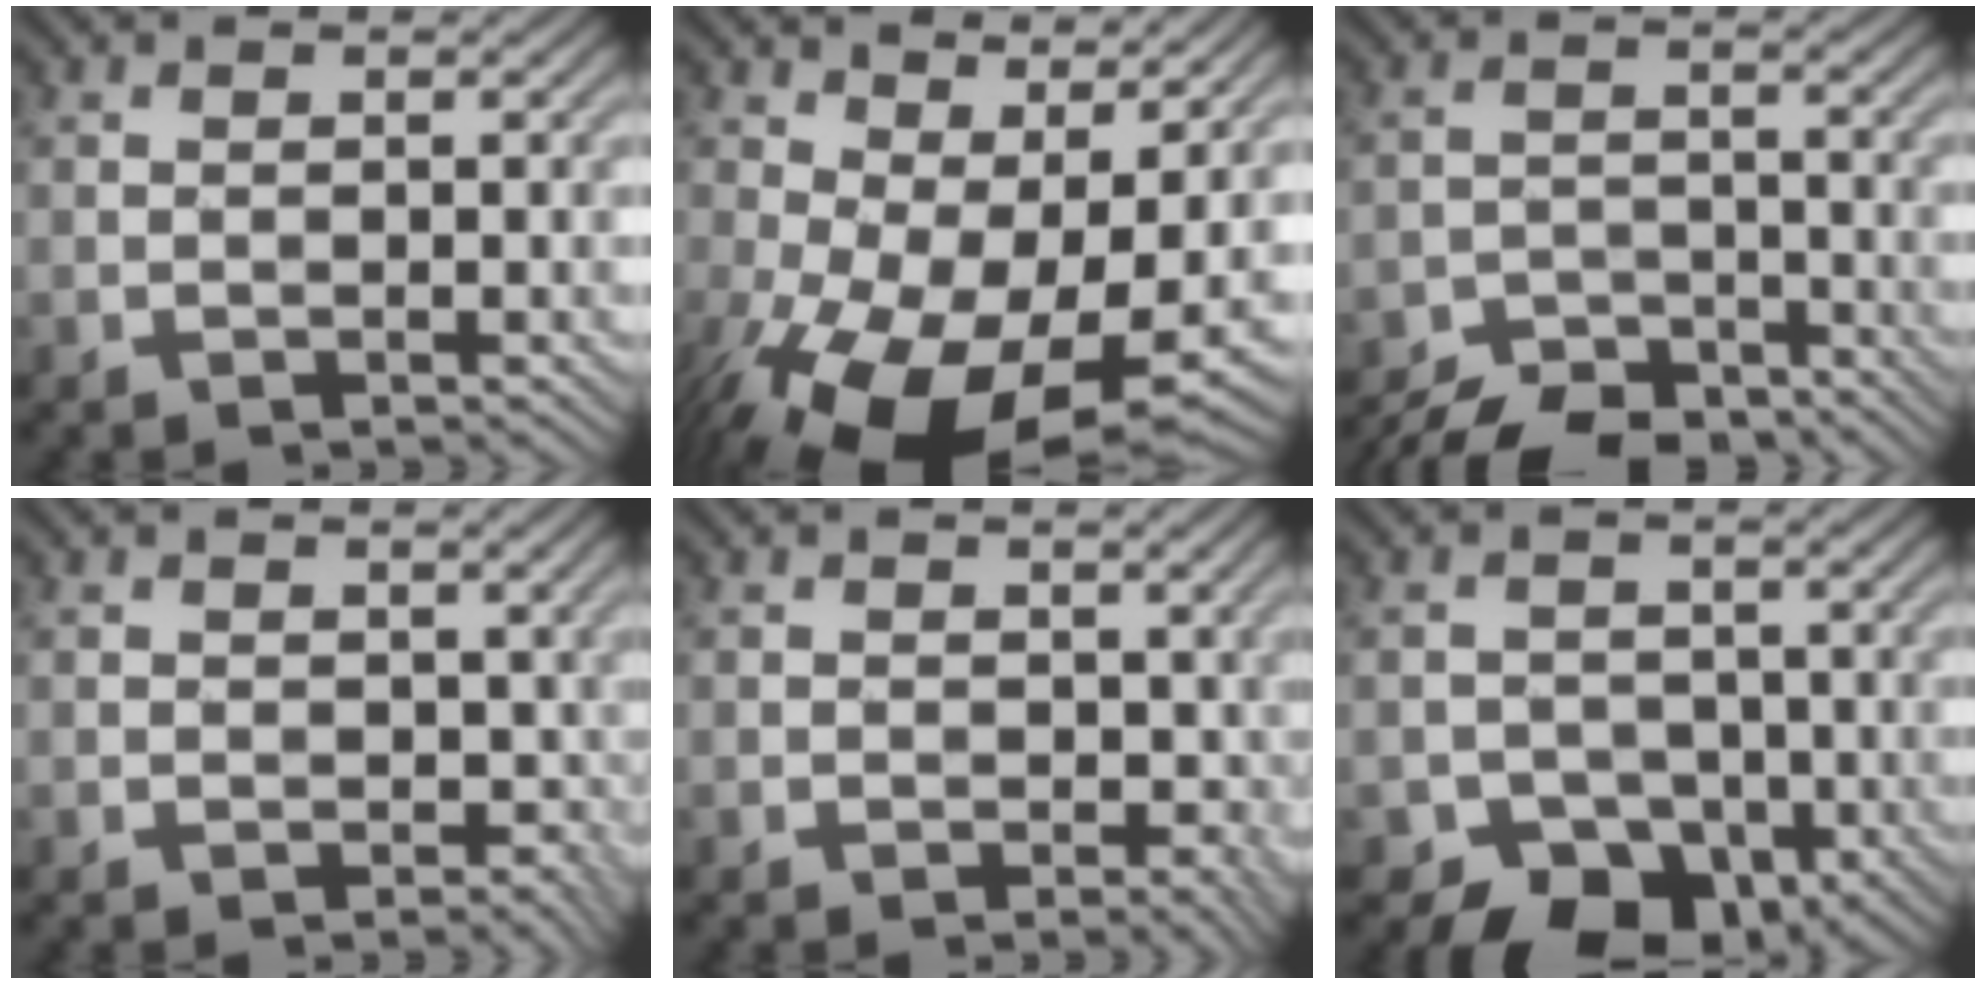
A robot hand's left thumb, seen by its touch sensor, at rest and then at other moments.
{"total": 16.9, "force": [-2.9, 9.5, 13.7], "torque": [-0.258, -0.043, -0.009]}
{"total": 7.6, "force": [-7.1, 2.1, 1.5], "torque": [-0.023, -0.005, -0.124]}
{"total": 2.5, "force": [0.1, 2.3, 0.9], "torque": [-0.013, -0.008, 0.002]}
{"total": 3.1, "force": [-0.1, 2.6, 1.7], "torque": [-0.023, -0.012, 0.001]}
{"total": 6.3, "force": [-3.4, 4.7, 2.3], "torque": [-0.024, -0.004, -0.059]}